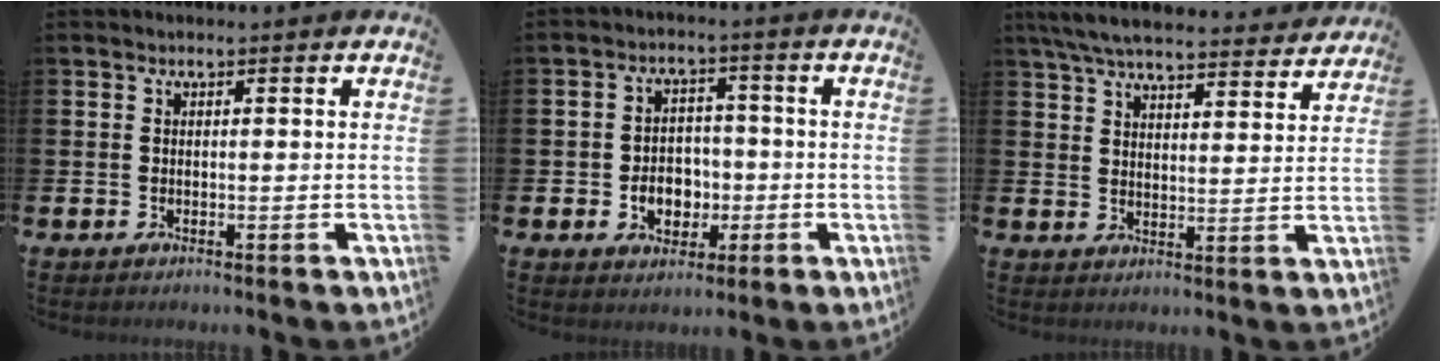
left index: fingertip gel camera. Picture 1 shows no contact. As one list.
[{"total": 4.8, "force": [-1.2, 3.9, 2.5], "torque": [-0.038, 0.003, -0.030]}, {"total": 6.9, "force": [6.5, 1.0, 2.1], "torque": [-0.058, -0.038, 0.117]}]